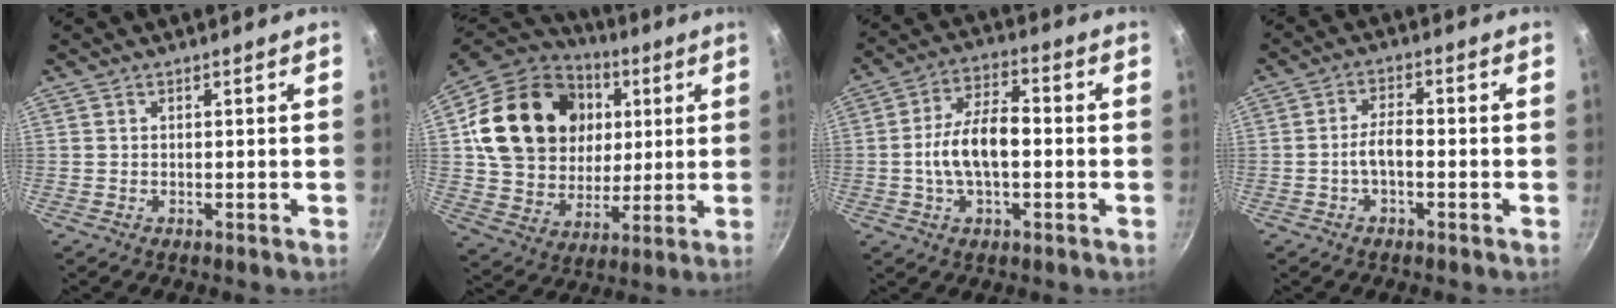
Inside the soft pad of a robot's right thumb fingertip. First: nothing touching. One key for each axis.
{"total": 25.3, "fx": 6.1, "fy": 19.9, "fz": 14.4, "tx": -0.238, "ty": 0.003, "tz": 0.114}
{"total": 11.1, "fx": -1.2, "fy": 5.7, "fz": 9.5, "tx": -0.158, "ty": 0.031, "tz": -0.027}
{"total": 4.3, "fx": -1.4, "fy": 1.9, "fz": 3.5, "tx": -0.064, "ty": 0.022, "tz": -0.029}